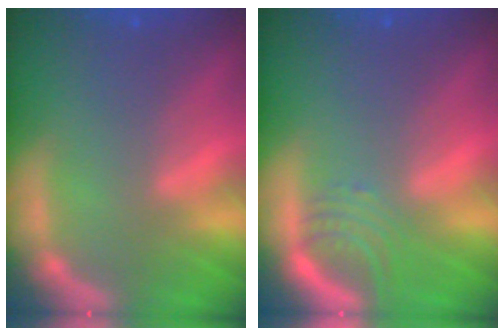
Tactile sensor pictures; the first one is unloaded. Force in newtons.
{"total": 3.0}